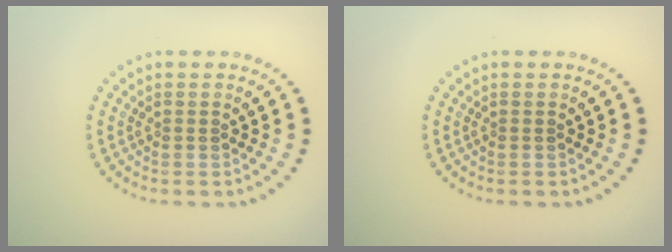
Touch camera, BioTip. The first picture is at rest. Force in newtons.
{"total": 0.0}